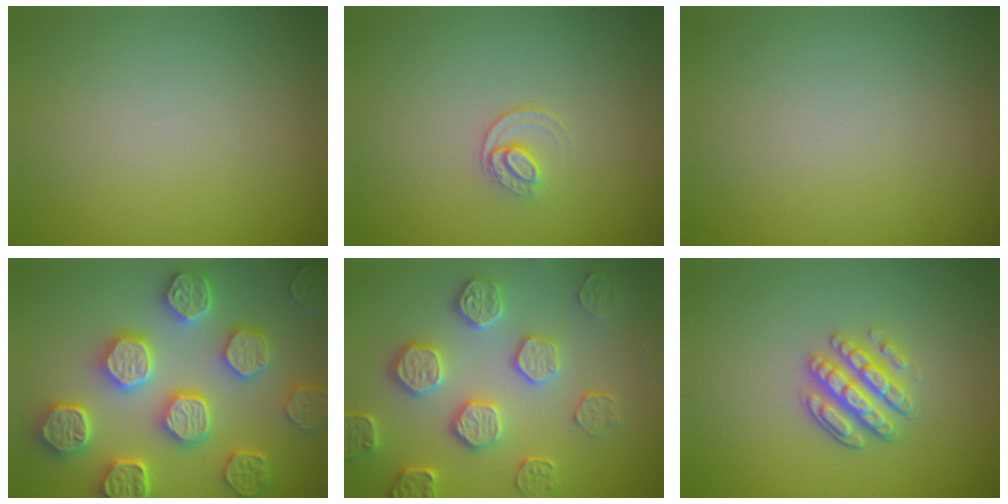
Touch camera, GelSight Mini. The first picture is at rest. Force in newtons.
{"total": 1.2, "press": 0.8, "slide": 0.9}
{"total": 0.0}
{"total": 7.4, "press": 6.6, "slide": 3.4}
{"total": 4.6, "press": 4.2, "slide": 1.7}
{"total": 3.5, "press": 3.0, "slide": 1.7}